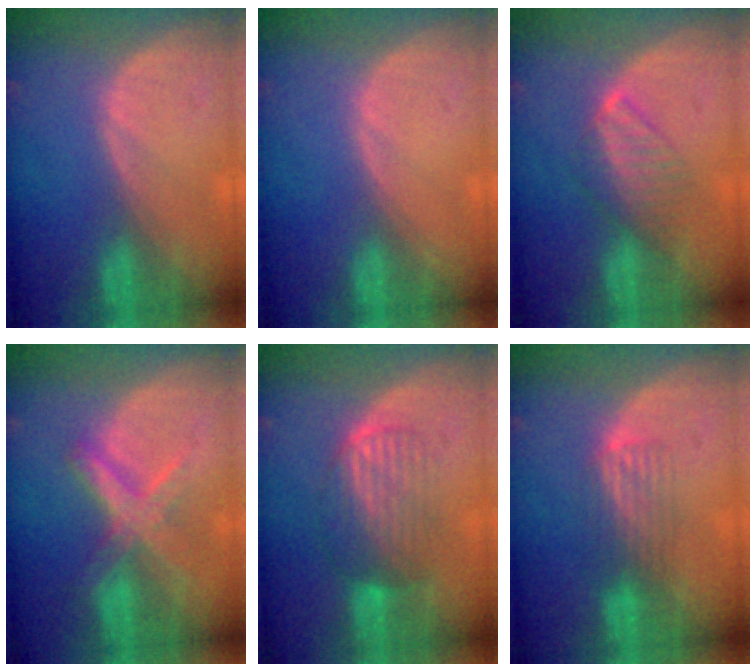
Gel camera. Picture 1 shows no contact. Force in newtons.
{"total": 0.0}
{"total": 4.9, "press": 4.8, "slide": 0.8}
{"total": 7.3, "press": 6.2, "slide": 3.8}
{"total": 6.6, "press": 6.3, "slide": 1.9}
{"total": 4.0, "press": 3.8, "slide": 1.1}